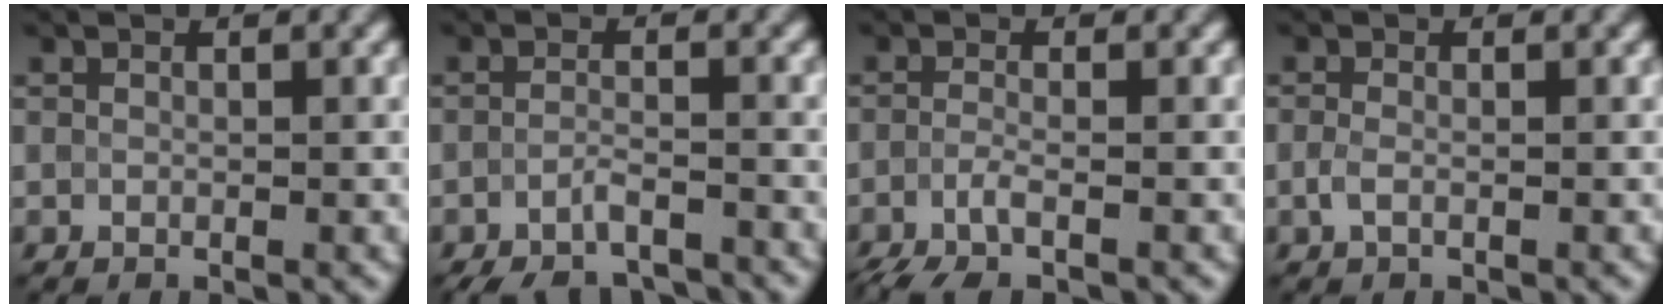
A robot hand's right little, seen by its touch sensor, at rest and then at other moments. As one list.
[{"total": 4.2, "force": [-3.4, 1.2, 2.1], "torque": [-0.039, -0.011, -0.057]}, {"total": 2.9, "force": [-1.9, 0.6, 2.1], "torque": [-0.045, -0.010, -0.049]}, {"total": 1.2, "force": [-0.4, 0.5, 1.0], "torque": [-0.024, -0.001, -0.012]}]